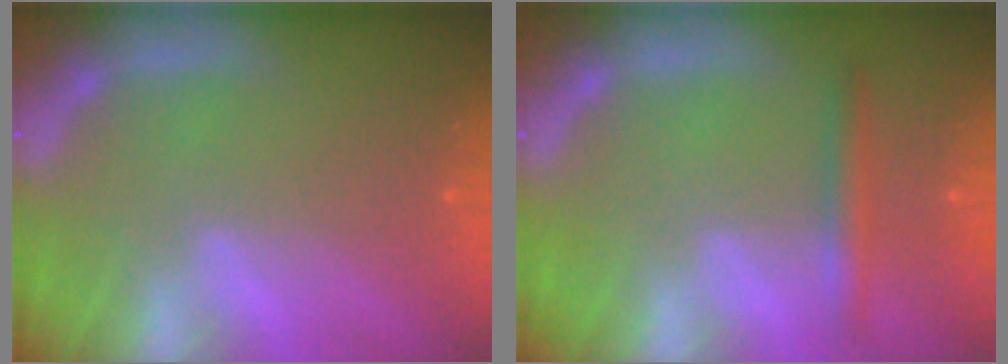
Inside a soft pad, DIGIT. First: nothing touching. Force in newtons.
{"total": 2.4}